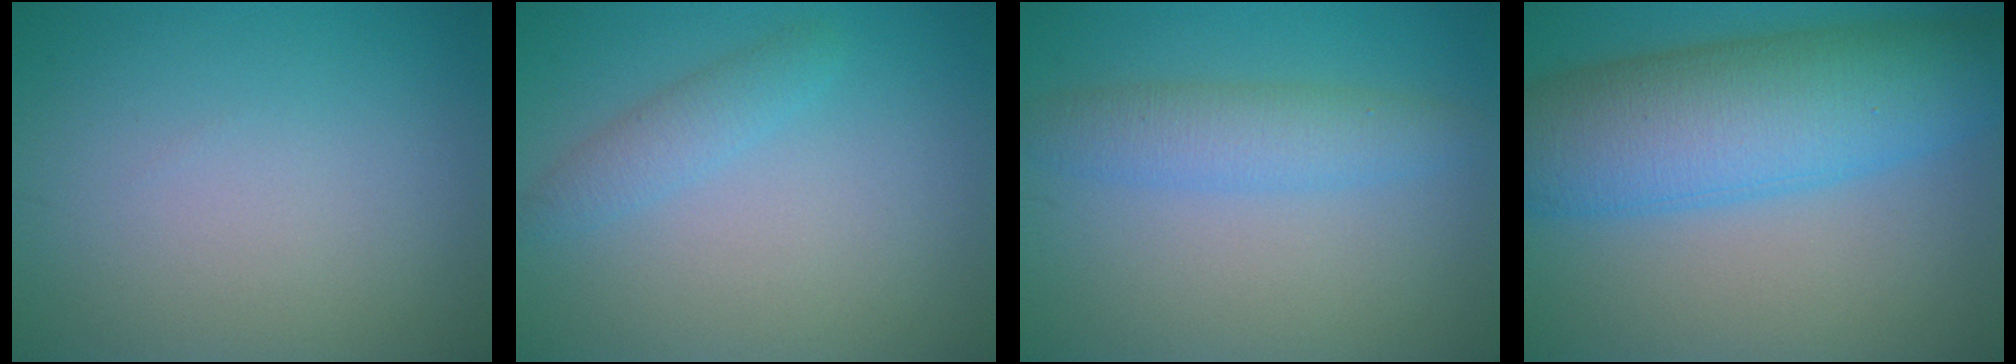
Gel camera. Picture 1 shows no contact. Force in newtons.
{"total": 1.9, "press": 1.9, "slide": 0.1}
{"total": 3.3, "press": 3.3, "slide": 0.1}
{"total": 11.0, "press": 11.0, "slide": 0.1}